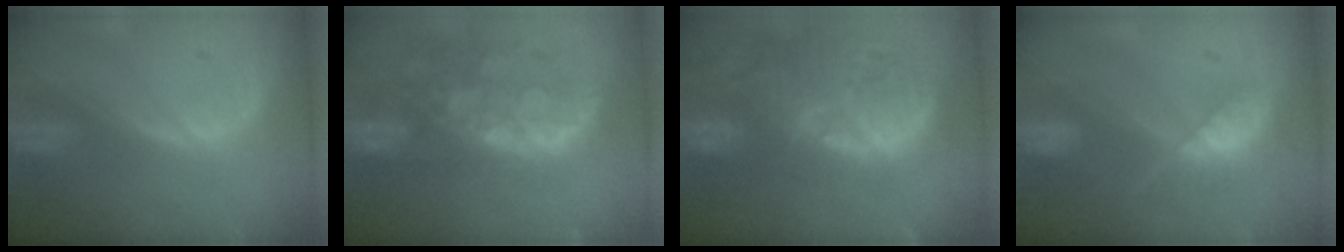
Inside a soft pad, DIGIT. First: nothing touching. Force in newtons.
{"total": 11.1, "press": 9.7, "slide": 5.4}
{"total": 14.6, "press": 13.0, "slide": 6.6}
{"total": 7.2, "press": 6.5, "slide": 3.2}